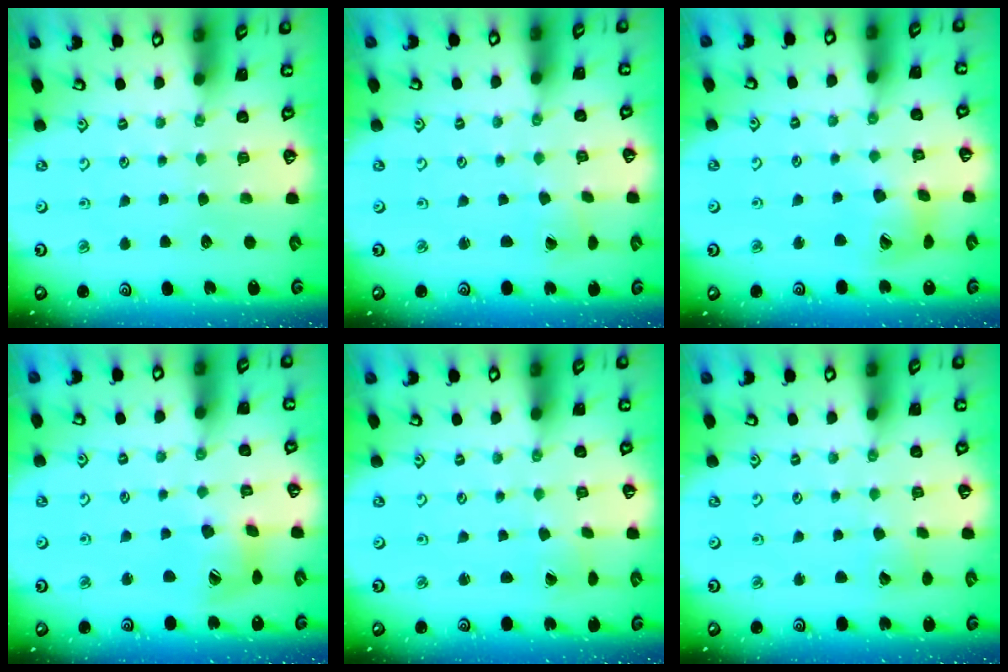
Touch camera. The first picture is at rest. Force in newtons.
{"total": 0.7, "press": 0.7, "slide": 0.0}
{"total": 12.9, "press": 12.8, "slide": 1.7}
{"total": 11.8, "press": 11.7, "slide": 1.3}
{"total": 0.7, "press": 0.7, "slide": 0.1}
{"total": 3.1, "press": 3.1, "slide": 0.5}